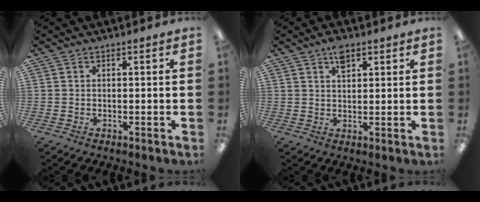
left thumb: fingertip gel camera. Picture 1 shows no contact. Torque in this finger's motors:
{"motor_torque": [0.69, 0.16, 0.72, -0.33, 0.00]}